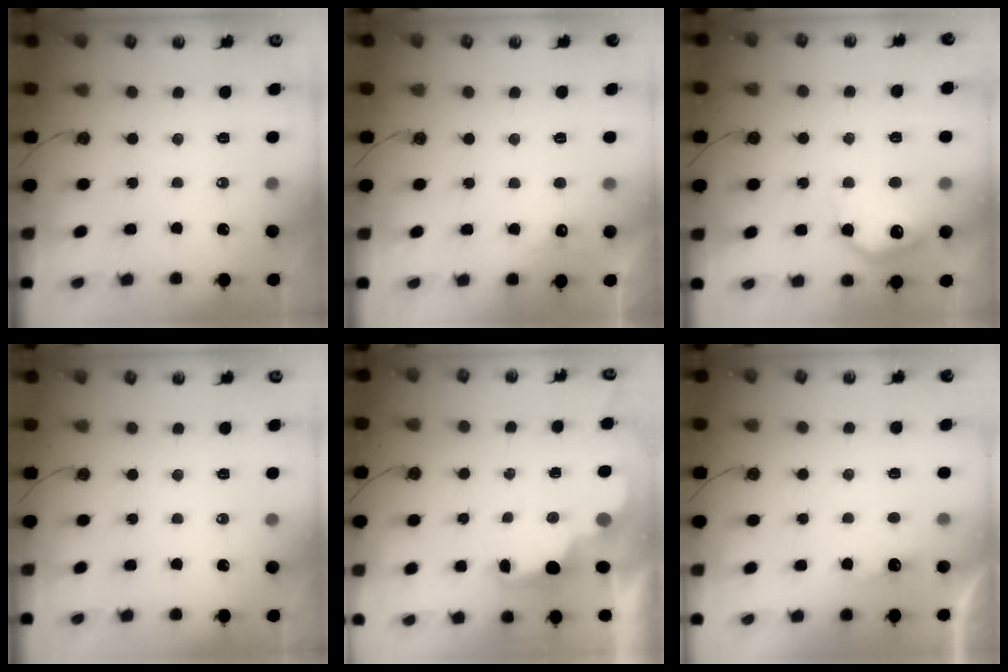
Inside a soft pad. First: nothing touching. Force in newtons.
{"total": 5.2, "press": 5.0, "slide": 1.2}
{"total": 12.3, "press": 12.3, "slide": 0.6}
{"total": 0.0}
{"total": 2.8, "press": 2.8, "slide": 0.5}
{"total": 2.4, "press": 2.2, "slide": 0.8}